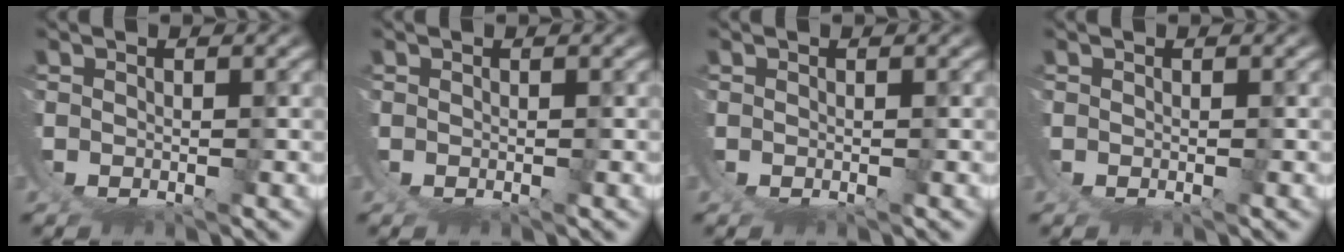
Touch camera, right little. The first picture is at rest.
{"total": 0.0}
{"total": 0.0}
{"total": 0.0}